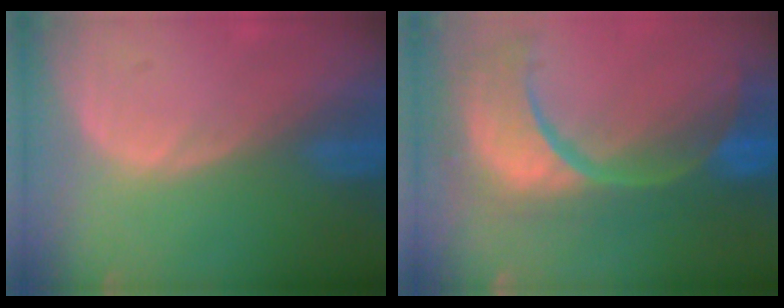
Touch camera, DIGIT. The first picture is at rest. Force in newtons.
{"total": 13.9, "press": 11.0, "slide": 8.5}